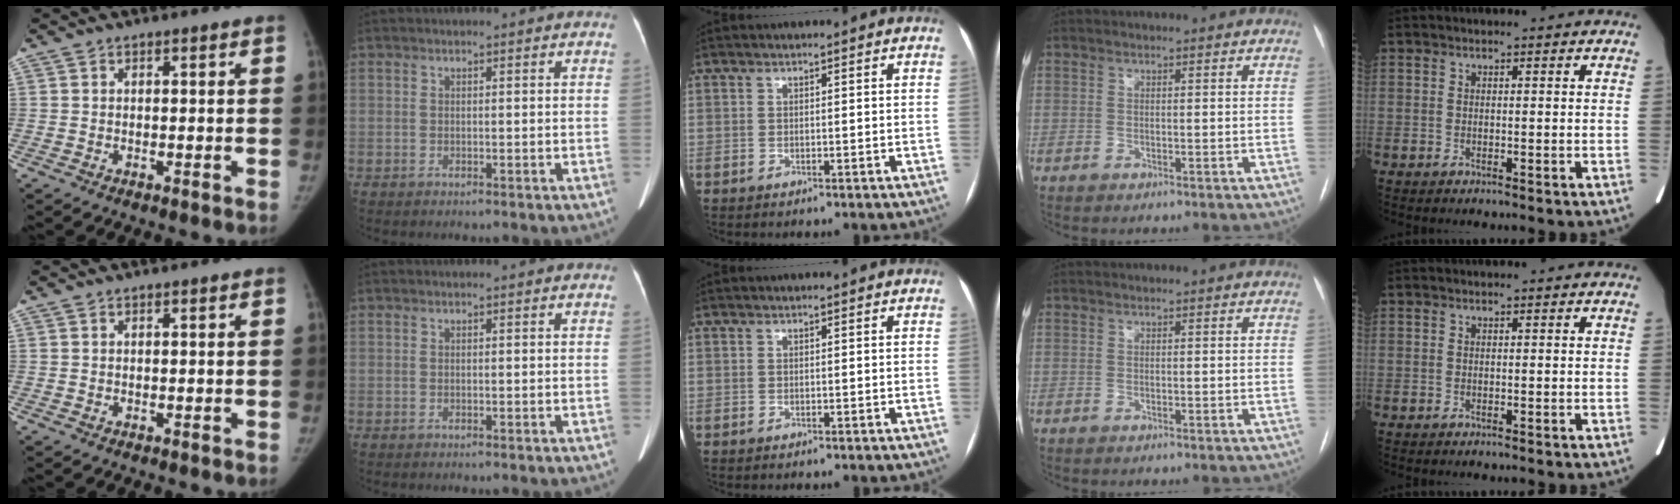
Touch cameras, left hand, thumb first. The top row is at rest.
{}